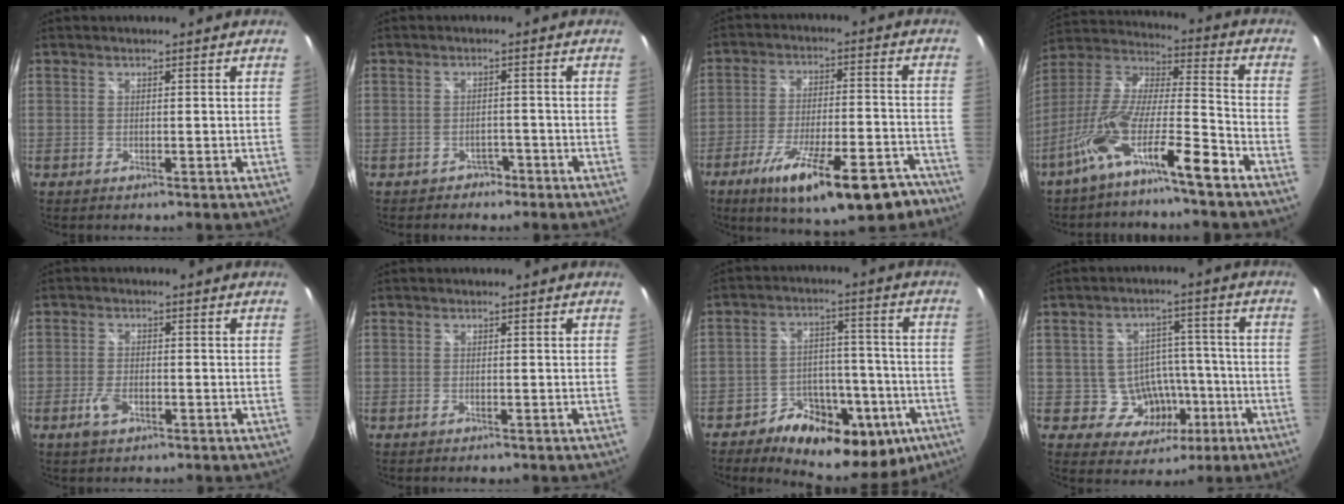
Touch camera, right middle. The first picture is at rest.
{"total": 2.6, "force": [-2.0, 1.7, 0.3], "torque": [-0.007, 0.005, -0.026]}
{"total": 20.5, "force": [-13.7, 5.8, 14.0], "torque": [-0.228, -0.031, -0.197]}
{"total": 14.4, "force": [-9.4, 1.5, 10.8], "torque": [-0.202, -0.008, -0.177]}
{"total": 3.7, "force": [-1.9, 2.0, 2.5], "torque": [-0.061, -0.003, -0.035]}
{"total": 0.9, "force": [-0.6, 0.5, 0.3], "torque": [-0.006, -0.001, -0.009]}
{"total": 19.6, "force": [-10.4, 12.1, 11.4], "torque": [-0.182, 0.010, -0.140]}
{"total": 9.0, "force": [-3.2, 7.8, 3.3], "torque": [-0.067, 0.031, -0.023]}